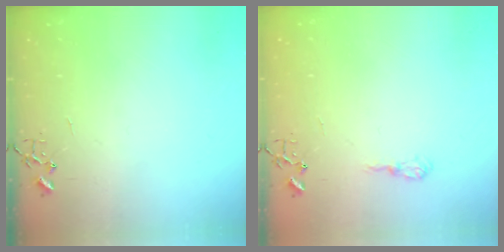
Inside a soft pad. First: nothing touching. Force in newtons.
{"total": 7.2, "press": 7.1, "slide": 0.6}